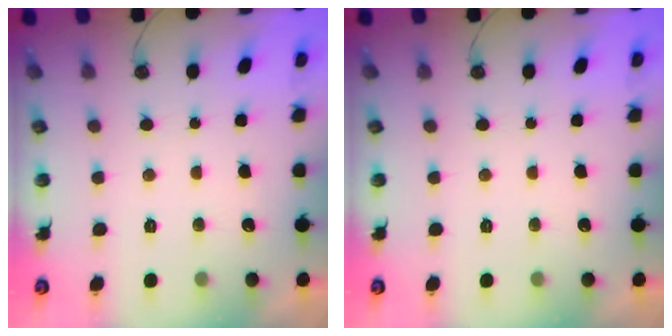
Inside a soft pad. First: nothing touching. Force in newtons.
{"total": 0.0}